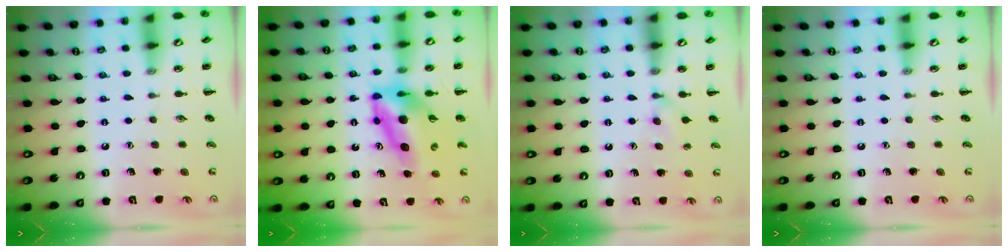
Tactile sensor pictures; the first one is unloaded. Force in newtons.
{"total": 11.6, "press": 10.9, "slide": 3.9}
{"total": 4.4, "press": 4.1, "slide": 1.5}
{"total": 0.0}